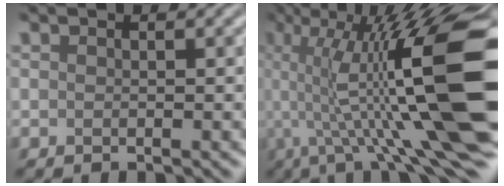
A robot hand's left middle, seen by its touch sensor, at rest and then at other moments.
{"total": 15.3, "force": [0.8, 3.0, 15.0], "torque": [-0.272, 0.024, 0.038]}